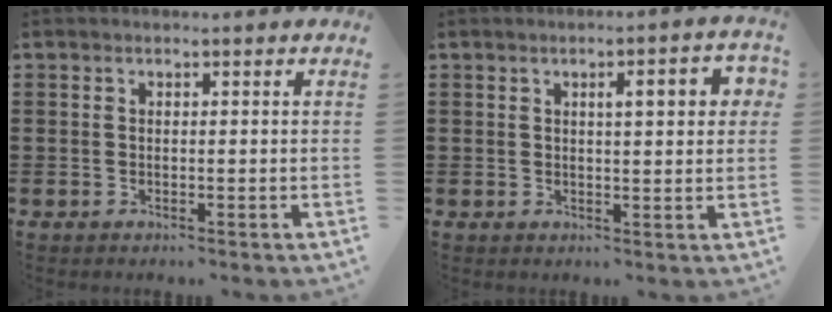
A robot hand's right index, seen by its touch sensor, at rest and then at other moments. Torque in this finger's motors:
{"motor_torque": [0.47, -0.05, 0.48, 0.09]}